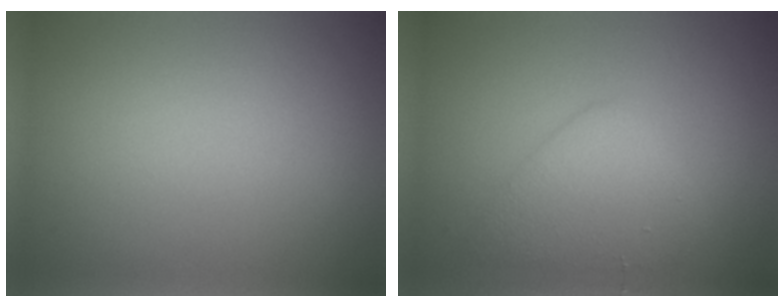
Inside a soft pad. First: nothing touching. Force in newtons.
{"total": 3.4, "press": 3.4, "slide": 0.1}